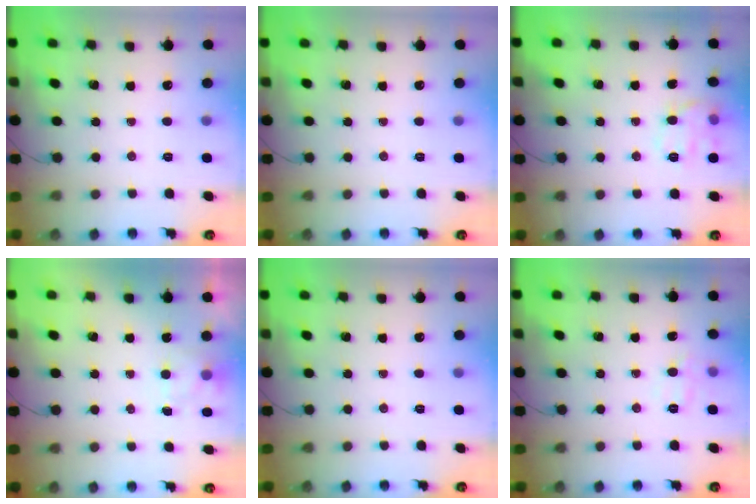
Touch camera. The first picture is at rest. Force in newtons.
{"total": 0.0}
{"total": 10.8, "press": 10.8, "slide": 0.5}
{"total": 3.0, "press": 2.7, "slide": 1.4}
{"total": 0.0}
{"total": 7.9, "press": 7.7, "slide": 1.7}